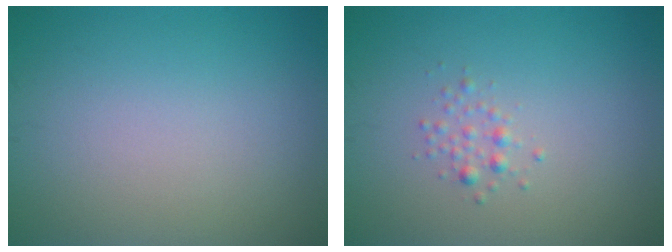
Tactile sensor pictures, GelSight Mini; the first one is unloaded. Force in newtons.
{"total": 1.1, "press": 1.1, "slide": 0.0}